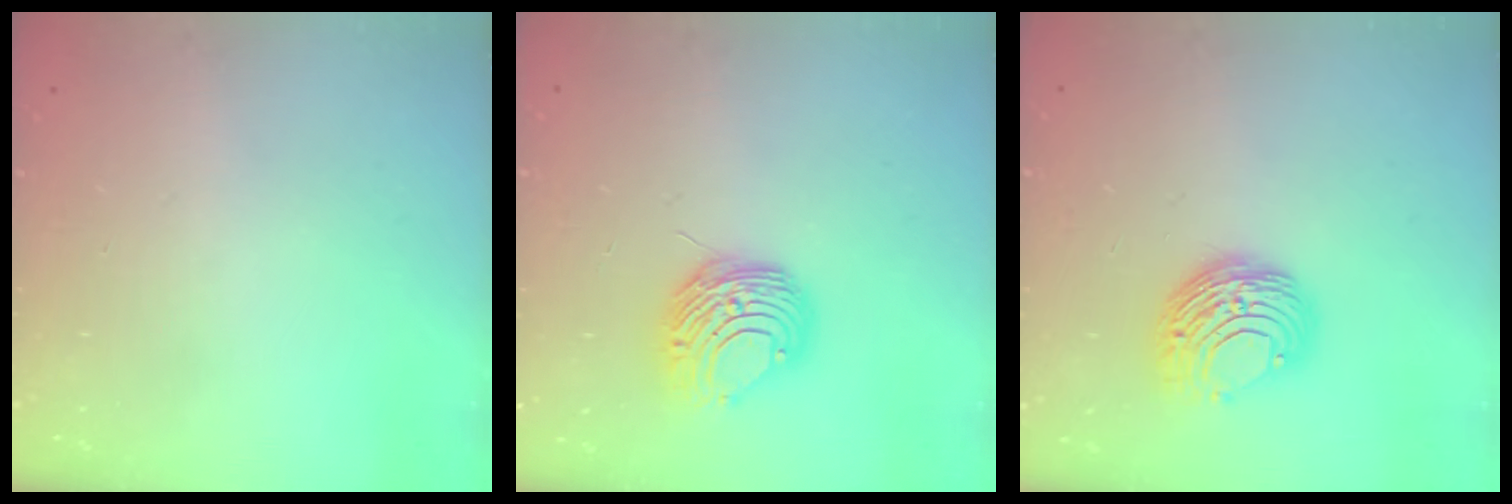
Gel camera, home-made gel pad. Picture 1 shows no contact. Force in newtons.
{"total": 10.3, "press": 10.2, "slide": 1.1}
{"total": 9.2, "press": 9.2, "slide": 0.4}